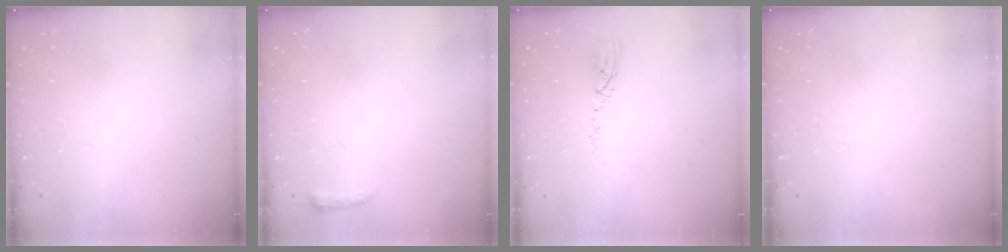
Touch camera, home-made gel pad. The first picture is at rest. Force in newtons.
{"total": 3.2, "press": 3.2, "slide": 0.7}
{"total": 4.3, "press": 4.2, "slide": 0.5}
{"total": 0.0}